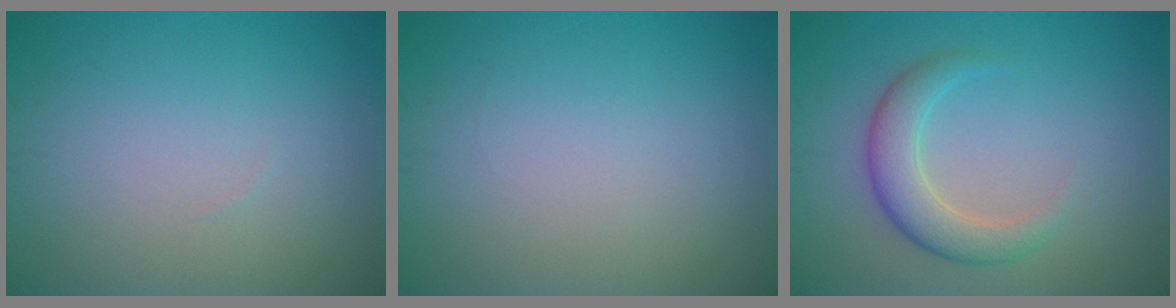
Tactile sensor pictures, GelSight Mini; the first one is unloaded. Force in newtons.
{"total": 0.0}
{"total": 3.1, "press": 3.1, "slide": 0.2}